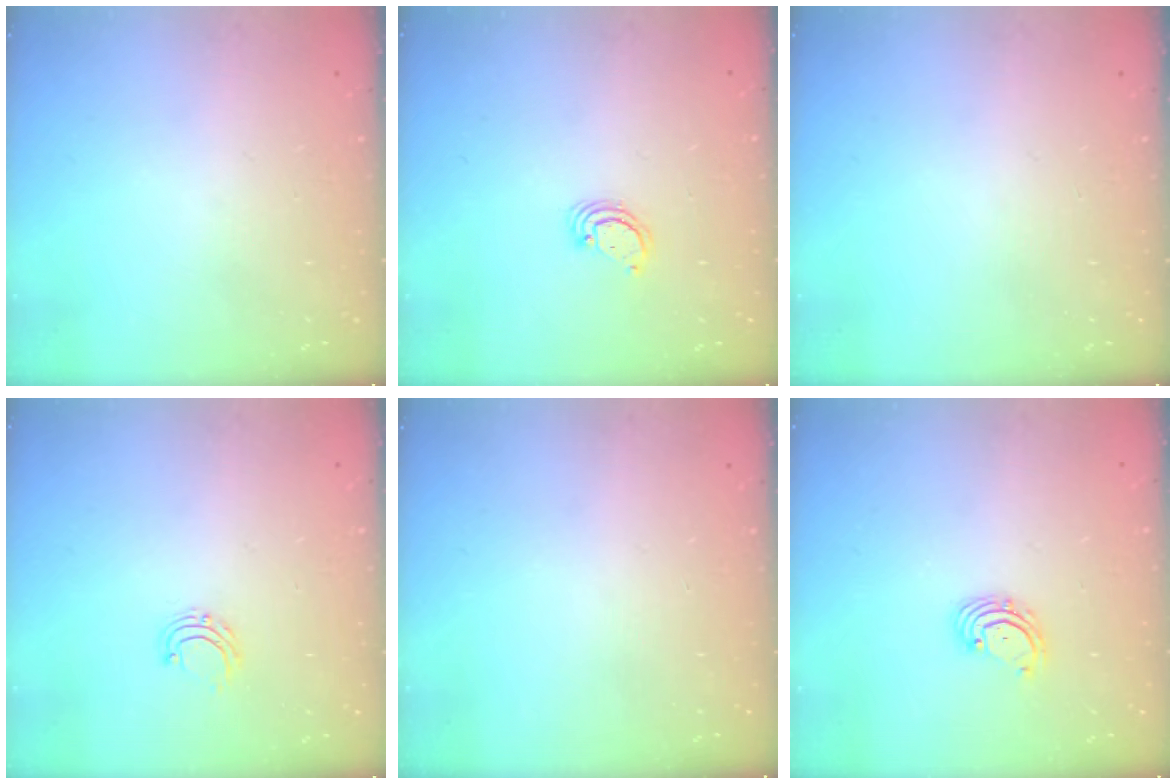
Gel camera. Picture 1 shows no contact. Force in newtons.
{"total": 2.3, "press": 2.3, "slide": 0.1}
{"total": 0.0}
{"total": 6.5, "press": 6.5, "slide": 0.4}
{"total": 0.0}
{"total": 2.6, "press": 2.5, "slide": 0.6}